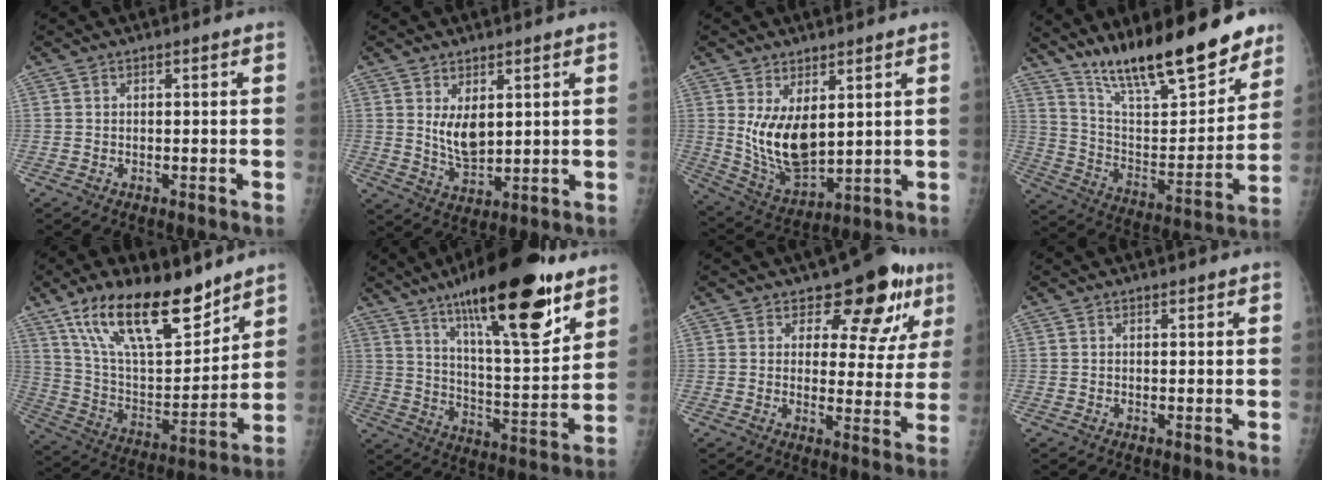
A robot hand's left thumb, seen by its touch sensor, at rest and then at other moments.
{"total": 6.3, "force": [2.0, 3.4, 5.0], "torque": [-0.075, -0.024, 0.048]}
{"total": 11.4, "force": [2.9, 6.0, 9.3], "torque": [-0.153, -0.031, 0.075]}
{"total": 22.6, "force": [17.5, 6.1, 13.0], "torque": [-0.167, -0.092, 0.292]}
{"total": 22.1, "force": [15.0, 8.3, 13.9], "torque": [-0.206, -0.066, 0.272]}
{"total": 24.9, "force": [15.4, 6.5, 18.5], "torque": [-0.269, -0.063, 0.247]}
{"total": 11.4, "force": [7.3, 6.4, 5.9], "torque": [-0.025, -0.039, 0.087]}
{"total": 0.6, "force": [0.4, 0.3, 0.3], "torque": [-0.001, -0.002, 0.004]}